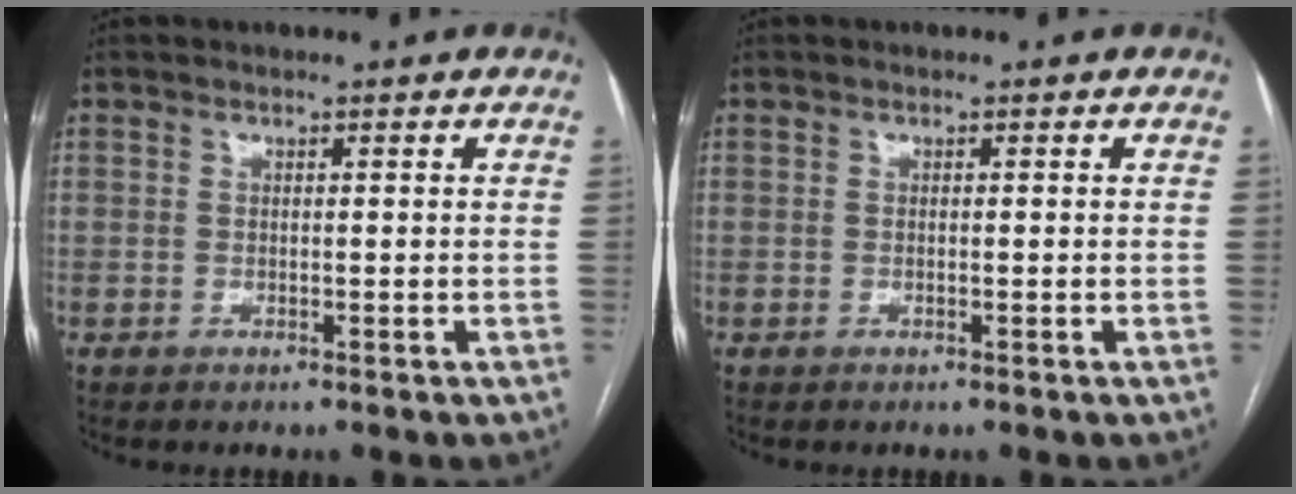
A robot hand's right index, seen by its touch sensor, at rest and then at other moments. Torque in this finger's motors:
{"motor_torque": [-0.02, 0.00, 0.00, 0.00]}